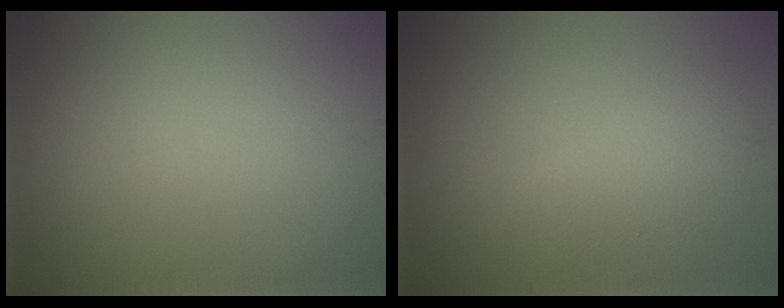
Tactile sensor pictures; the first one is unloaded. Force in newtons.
{"total": 2.8, "press": 2.7, "slide": 0.2}